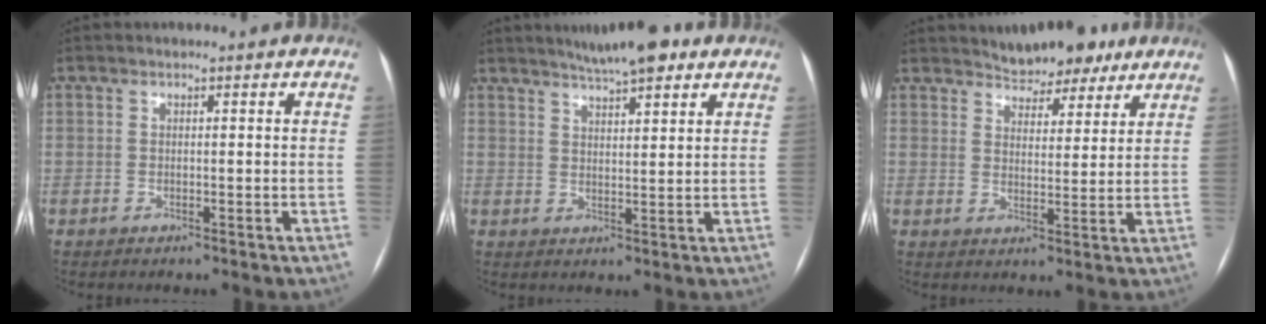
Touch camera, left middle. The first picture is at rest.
{"total": 8.9, "force": [6.7, 1.6, 5.6], "torque": [-0.085, 0.020, 0.099]}
{"total": 7.8, "force": [6.7, 3.0, 2.7], "torque": [-0.039, 0.010, 0.096]}